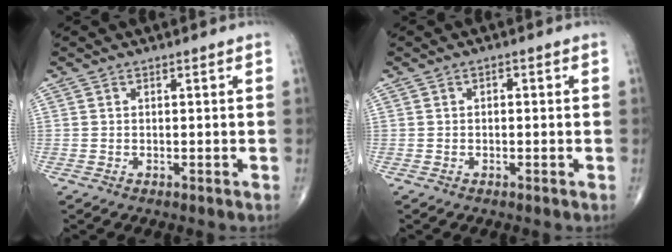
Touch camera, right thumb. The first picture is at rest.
{"total": 0.7, "force": [0.0, 0.5, 0.5], "torque": [-0.005, 0.002, -0.003]}